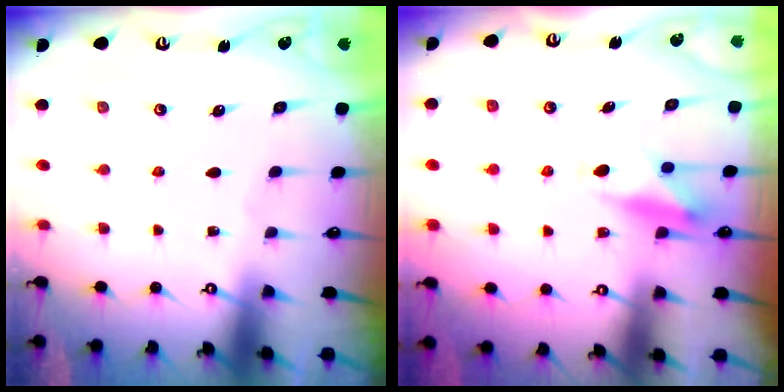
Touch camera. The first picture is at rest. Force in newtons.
{"total": 9.4, "press": 9.4, "slide": 0.4}